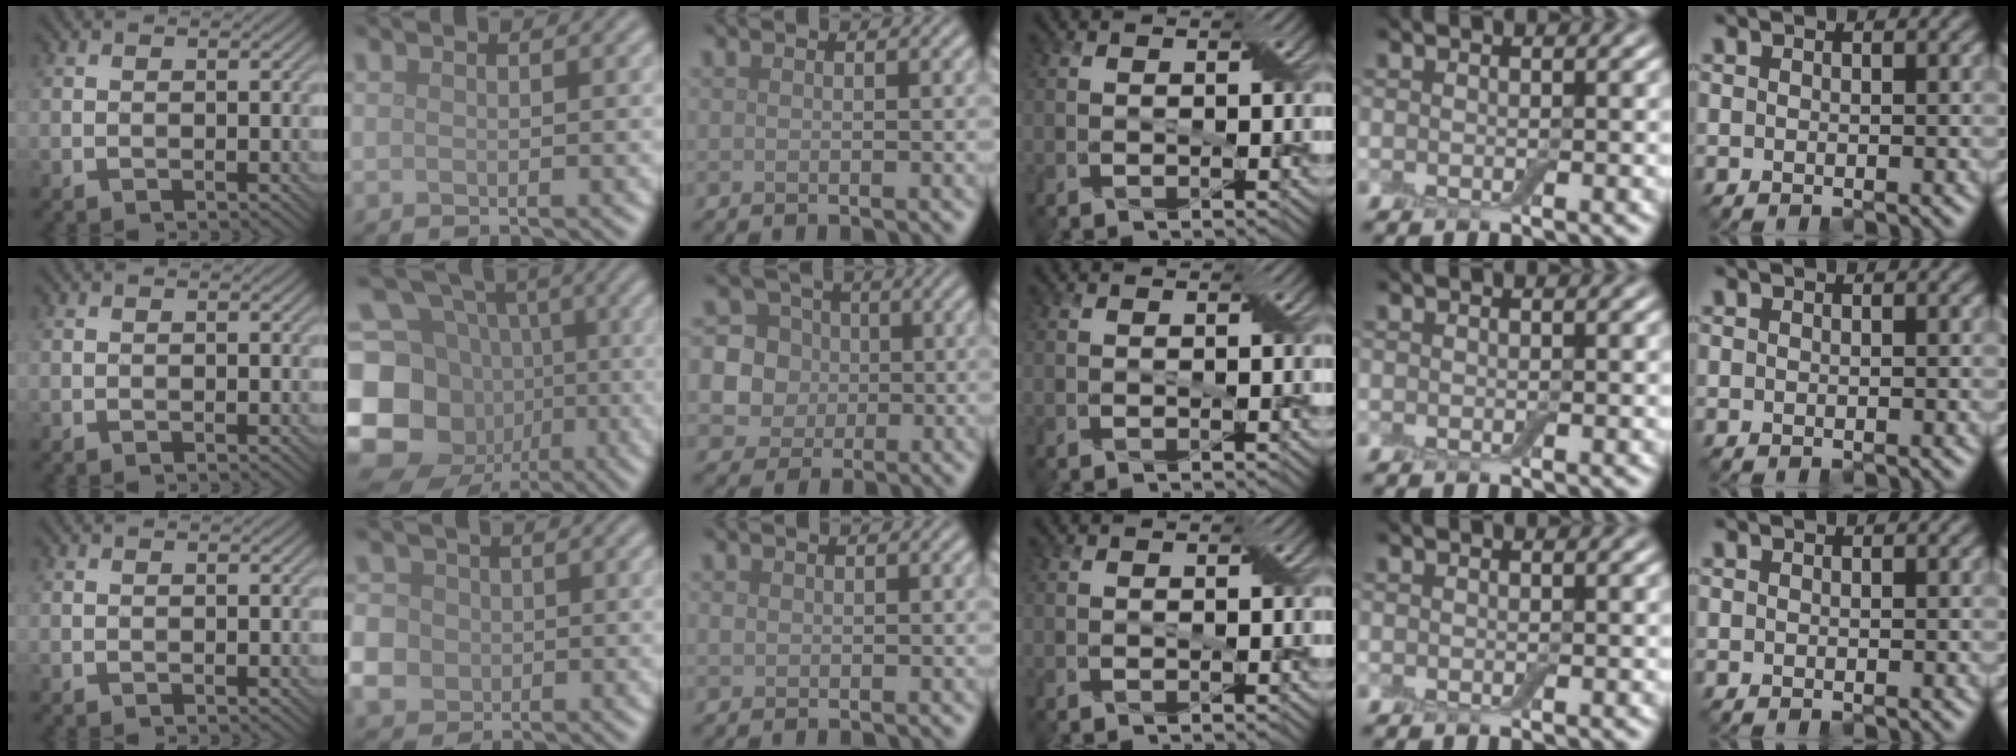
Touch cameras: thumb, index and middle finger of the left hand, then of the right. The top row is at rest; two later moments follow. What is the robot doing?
{"motion": "press", "object": "electronic device side button"}